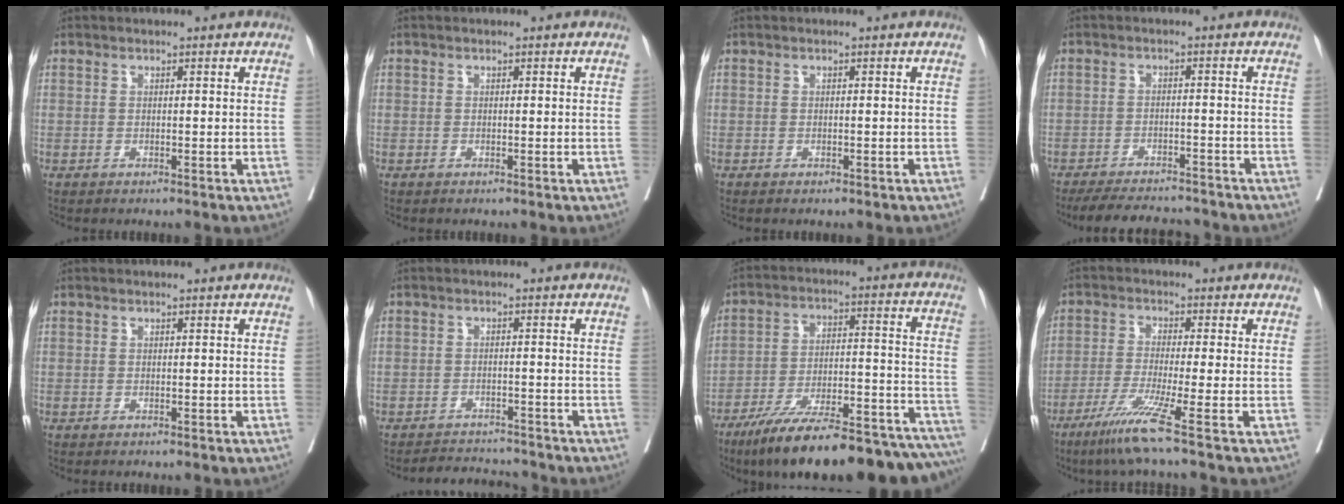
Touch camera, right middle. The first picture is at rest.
{"total": 0.0}
{"total": 1.1, "force": [-0.8, 0.3, 0.6], "torque": [-0.014, -0.005, -0.008]}
{"total": 10.5, "force": [-9.7, 2.2, 3.3], "torque": [-0.055, -0.003, -0.135]}
{"total": 0.0}
{"total": 4.4, "force": [-4.4, 0.5, -0.3], "torque": [0.001, -0.003, -0.070]}
{"total": 28.2, "force": [-22.7, 4.8, 16.1], "torque": [-0.180, 0.004, -0.327]}
{"total": 8.0, "force": [-5.0, -2.0, 5.9], "torque": [-0.108, -0.028, -0.099]}